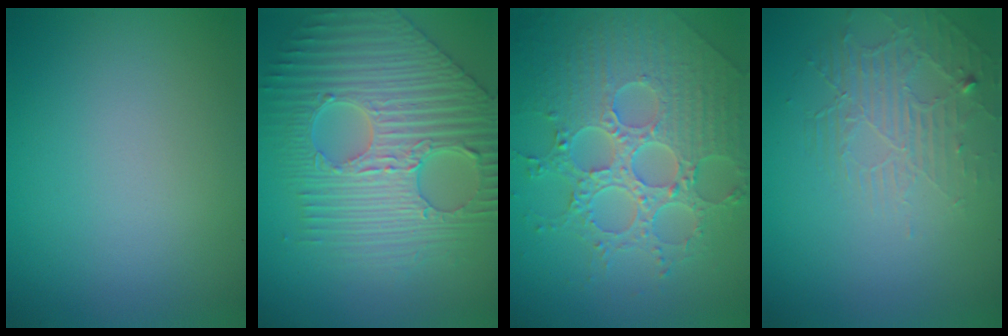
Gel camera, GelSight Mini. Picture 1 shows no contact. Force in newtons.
{"total": 8.2, "press": 6.7, "slide": 4.6}
{"total": 8.1, "press": 6.0, "slide": 5.4}
{"total": 2.2, "press": 1.4, "slide": 1.7}